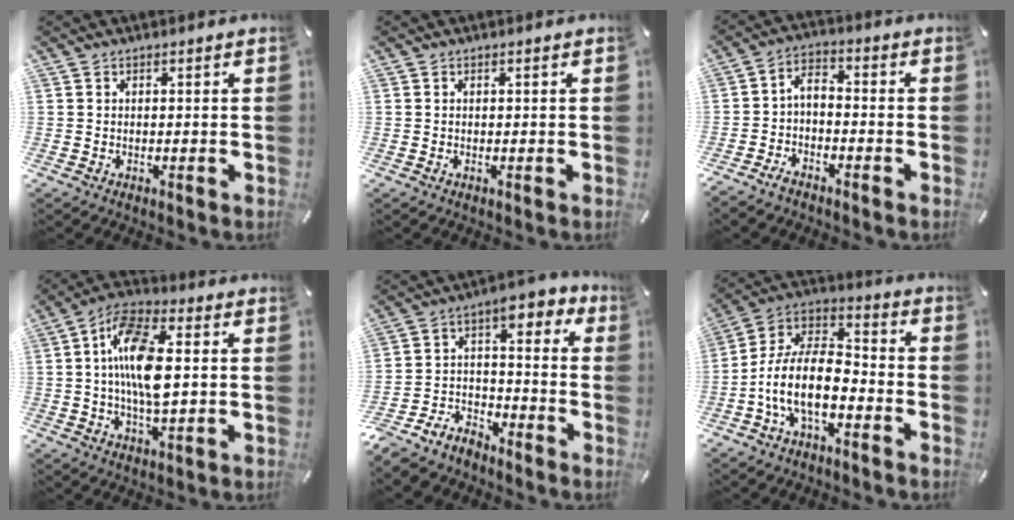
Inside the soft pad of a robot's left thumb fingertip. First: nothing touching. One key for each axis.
{"total": 0.7, "fx": 0.0, "fy": 0.0, "fz": 0.7, "tx": -0.011, "ty": -0.003, "tz": -0.001}
{"total": 3.8, "fx": -2.4, "fy": 1.8, "fz": 2.3, "tx": -0.046, "ty": 0.011, "tz": -0.048}
{"total": 14.1, "fx": 1.1, "fy": 6.0, "fz": 12.7, "tx": -0.257, "ty": 0.004, "tz": 0.018}
{"total": 8.2, "fx": -5.6, "fy": 5.5, "fz": 2.4, "tx": -0.054, "ty": 0.023, "tz": -0.108}
{"total": 13.4, "fx": -5.9, "fy": 6.8, "fz": 9.9, "tx": -0.211, "ty": 0.010, "tz": -0.109}